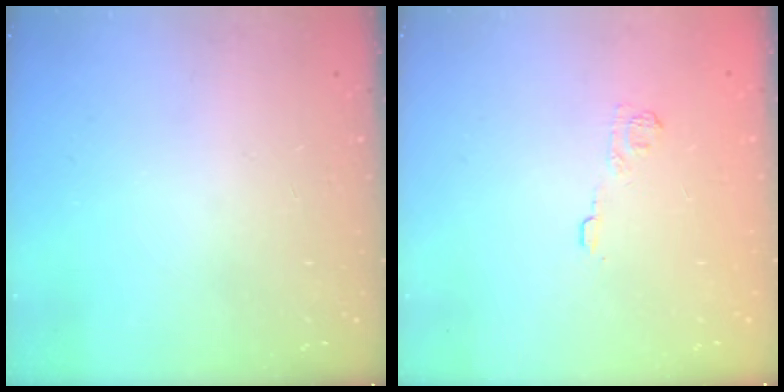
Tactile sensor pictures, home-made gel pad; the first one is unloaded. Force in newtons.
{"total": 3.9, "press": 3.7, "slide": 1.3}